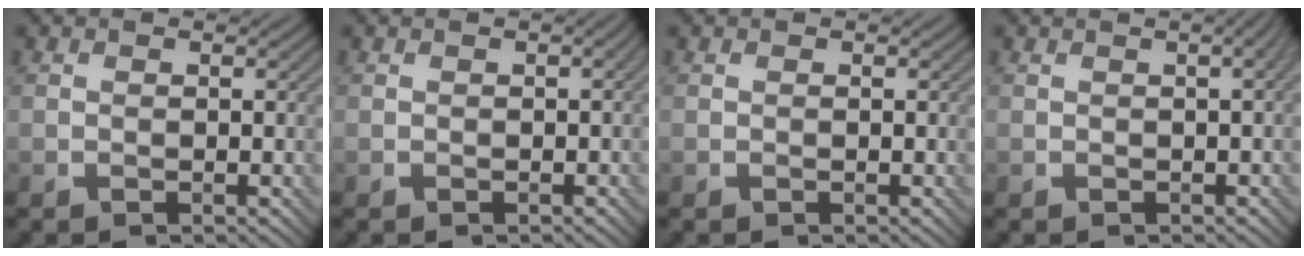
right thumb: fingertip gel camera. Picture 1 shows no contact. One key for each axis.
{"total": 0.8, "fx": -0.1, "fy": 0.3, "fz": 0.7, "tx": -0.009, "ty": 0.002, "tz": 0.000}
{"total": 0.0}
{"total": 2.6, "fx": 0.6, "fy": 0.6, "fz": 2.4, "tx": -0.027, "ty": 0.012, "tz": -0.002}